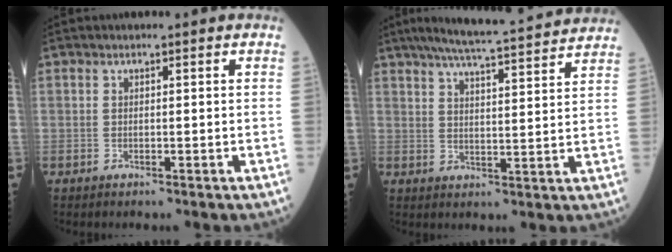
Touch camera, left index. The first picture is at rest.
{"total": 17.0, "force": [15.3, 0.3, 7.4], "torque": [-0.128, 0.016, 0.203]}